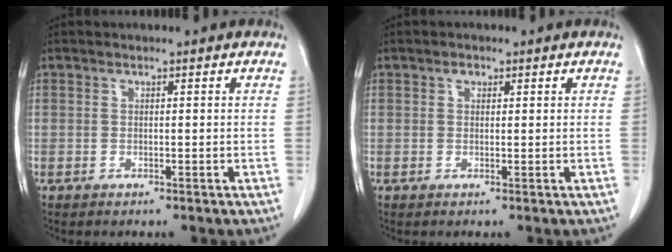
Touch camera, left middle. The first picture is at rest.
{"total": 1.0, "force": [0.6, 0.7, 0.5], "torque": [-0.008, 0.000, 0.009]}